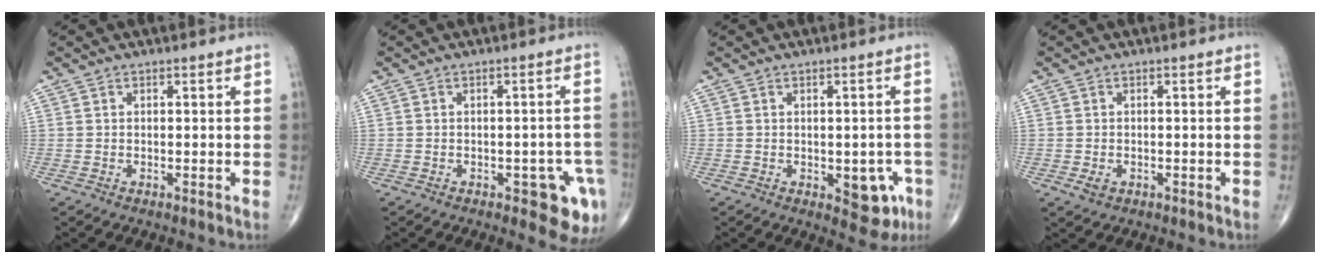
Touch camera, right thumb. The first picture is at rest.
{"total": 8.1, "force": [-3.5, 3.4, 6.4], "torque": [-0.045, 0.009, -0.038]}
{"total": 7.1, "force": [-2.4, 3.7, 5.6], "torque": [-0.035, 0.006, -0.020]}
{"total": 1.7, "force": [-0.6, 1.3, 1.0], "torque": [-0.015, 0.001, -0.006]}